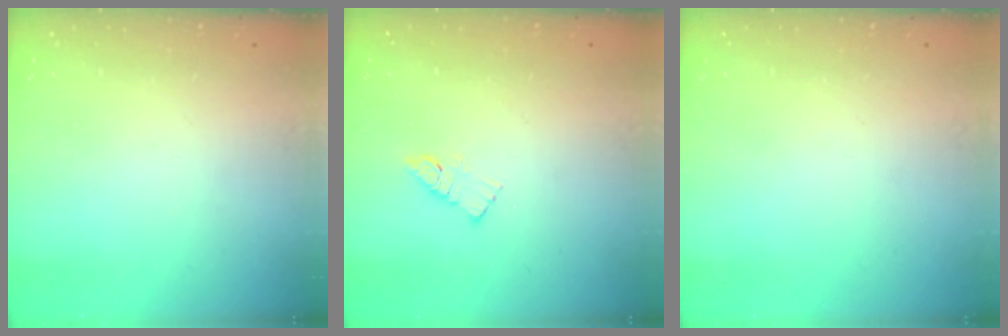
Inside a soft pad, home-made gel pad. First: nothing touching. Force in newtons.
{"total": 5.7, "press": 5.7, "slide": 0.2}
{"total": 0.0}